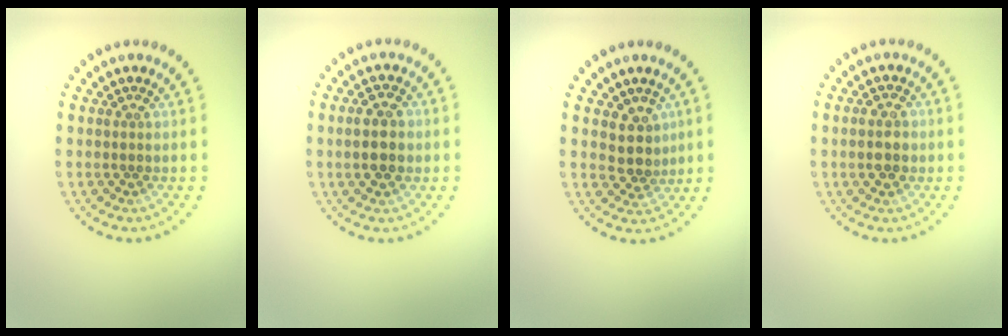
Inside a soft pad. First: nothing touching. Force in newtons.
{"total": 3.9, "press": 3.9, "slide": 0.2}
{"total": 2.5, "press": 2.0, "slide": 1.5}
{"total": 2.1, "press": 2.1, "slide": 0.3}